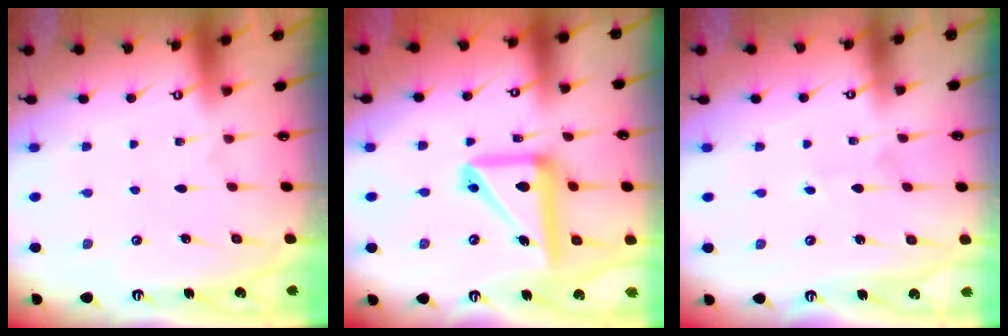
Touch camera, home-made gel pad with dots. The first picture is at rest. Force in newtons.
{"total": 15.5, "press": 15.3, "slide": 2.5}
{"total": 1.5, "press": 1.4, "slide": 0.1}